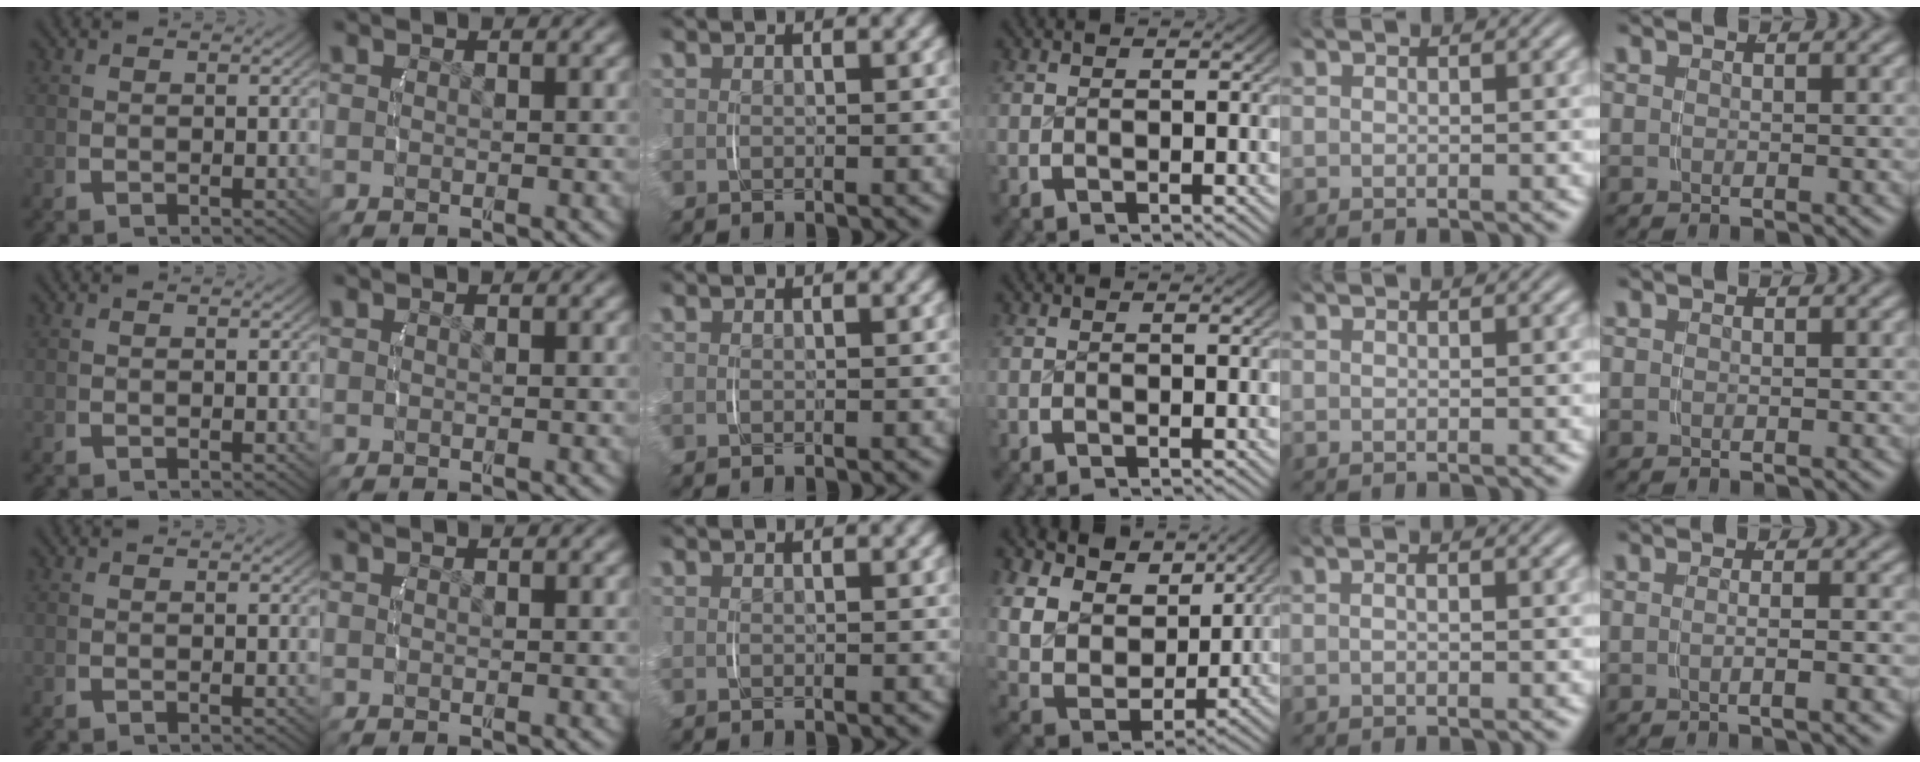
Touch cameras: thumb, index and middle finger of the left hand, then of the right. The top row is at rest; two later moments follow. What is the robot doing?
{"motion": "lift_and_place", "object": "napkin"}